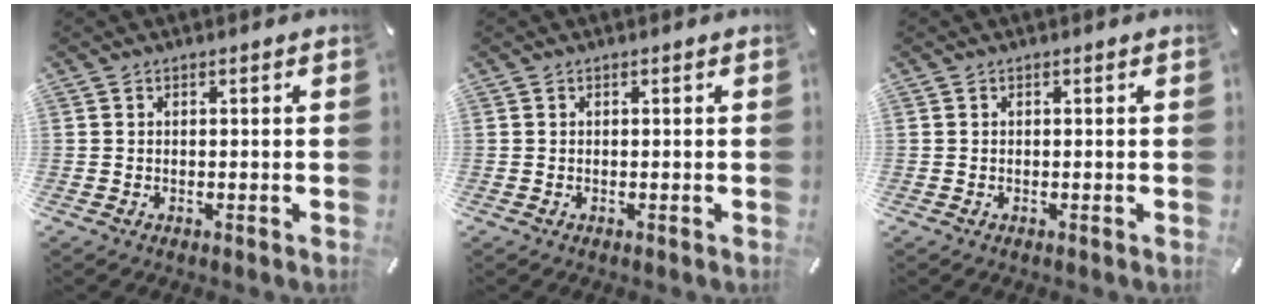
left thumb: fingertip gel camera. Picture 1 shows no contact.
{"total": 0.0}
{"total": 0.0}